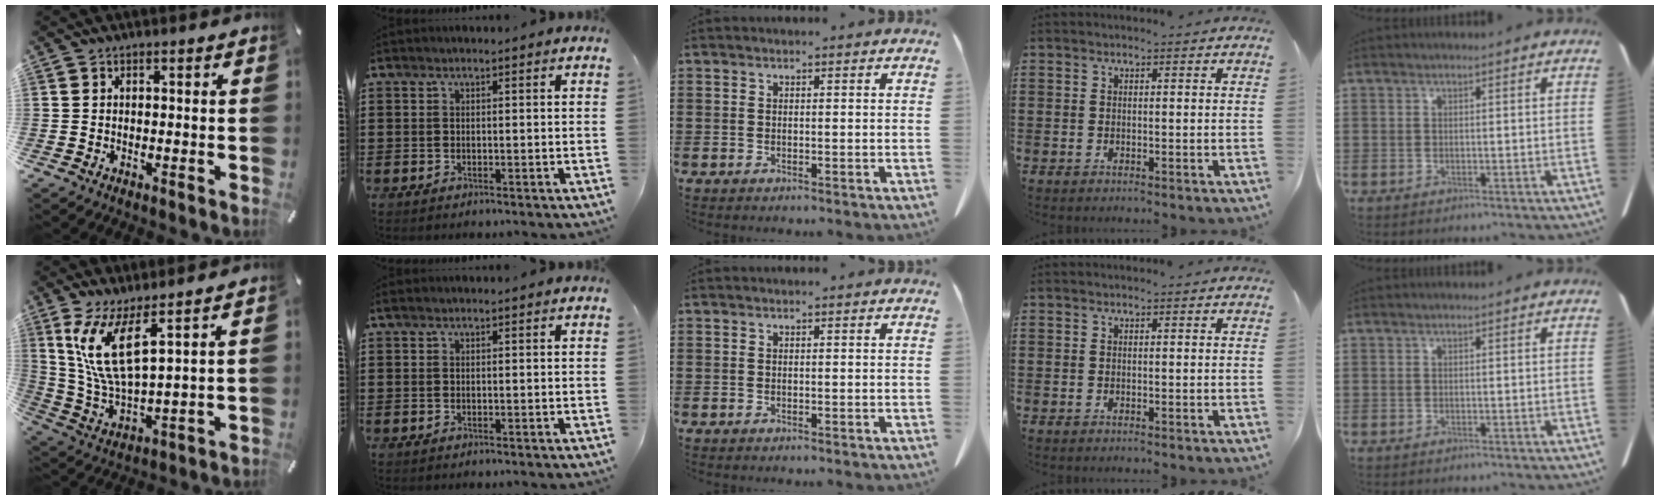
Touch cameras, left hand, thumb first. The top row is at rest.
{"thumb": {"total": 12.8, "force": [6.7, 3.8, 10.2], "torque": [-0.238, -0.026, 0.119]}}